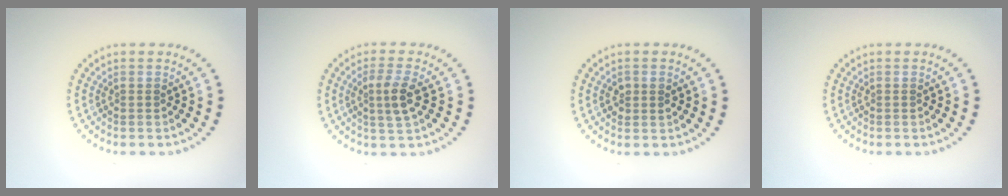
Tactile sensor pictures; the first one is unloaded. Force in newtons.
{"total": 2.6, "press": 2.4, "slide": 1.0}
{"total": 1.4, "press": 1.4, "slide": 0.3}
{"total": 0.0}